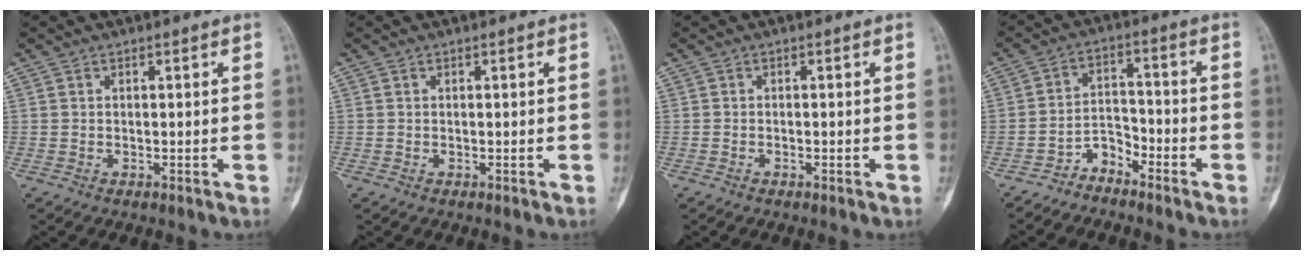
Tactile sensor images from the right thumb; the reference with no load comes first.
{"total": 0.0}
{"total": 0.0}
{"total": 4.7, "force": [-3.9, 2.4, 1.2], "torque": [-0.007, 0.046, -0.077]}